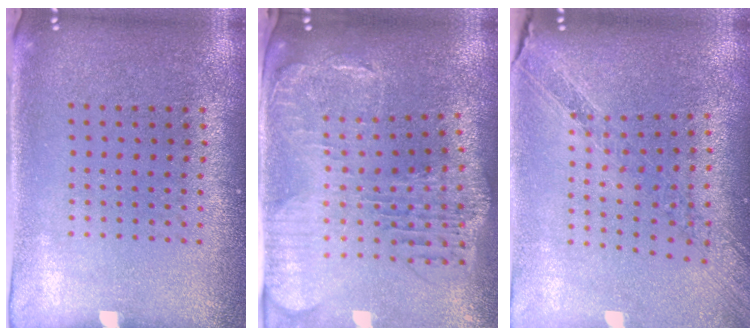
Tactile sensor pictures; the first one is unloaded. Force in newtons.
{"total": 2.1, "press": 1.9, "slide": 0.9}
{"total": 1.1, "press": 1.1, "slide": 0.3}